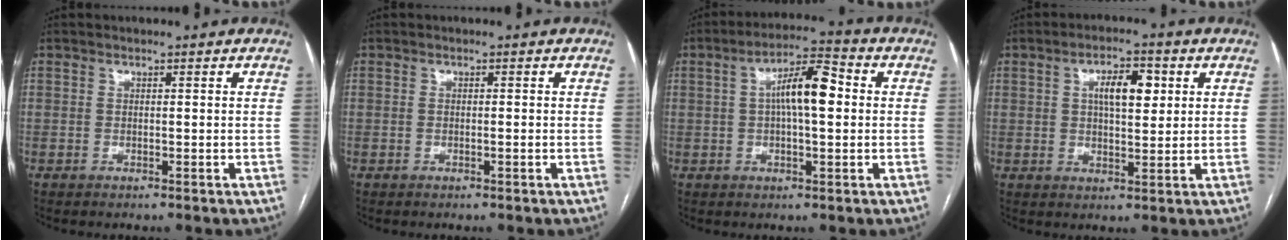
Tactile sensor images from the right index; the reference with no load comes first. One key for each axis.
{"total": 0.8, "fx": -0.1, "fy": 0.2, "fz": 0.8, "tx": -0.016, "ty": 0.000, "tz": 0.001}
{"total": 8.8, "fx": 1.1, "fy": 2.2, "fz": 8.4, "tx": -0.152, "ty": 0.026, "tz": 0.013}
{"total": 6.6, "fx": 1.9, "fy": 2.5, "fz": 5.8, "tx": -0.098, "ty": 0.012, "tz": 0.033}